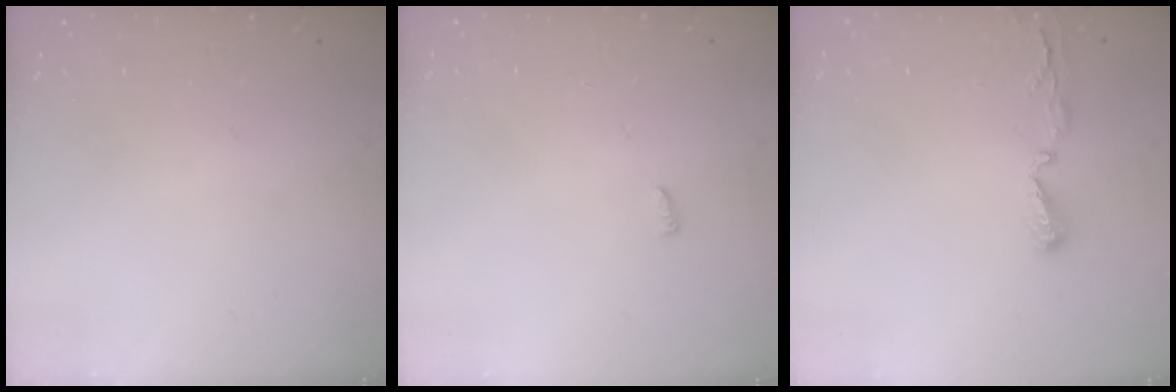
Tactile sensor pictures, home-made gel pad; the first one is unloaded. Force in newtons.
{"total": 3.5, "press": 3.5, "slide": 0.3}
{"total": 4.0, "press": 4.0, "slide": 0.4}